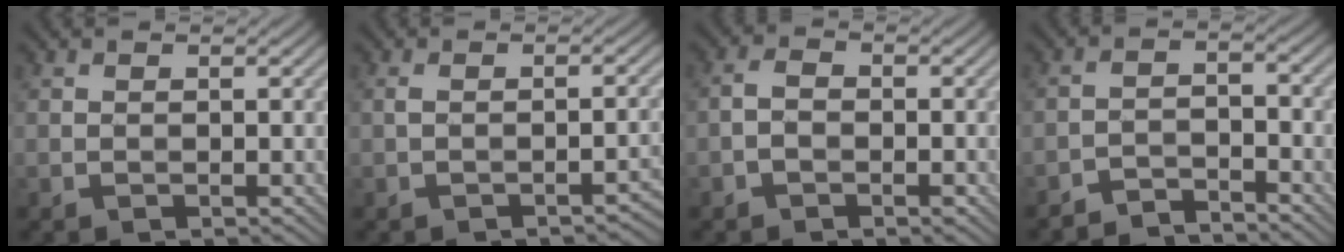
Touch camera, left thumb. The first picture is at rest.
{"total": 2.9, "force": [-1.6, 0.8, 2.3], "torque": [-0.037, 0.004, -0.027]}
{"total": 2.3, "force": [-1.0, 1.5, 1.5], "torque": [-0.018, 0.007, -0.027]}
{"total": 4.1, "force": [-3.9, 0.8, 1.0], "torque": [-0.015, 0.006, -0.078]}